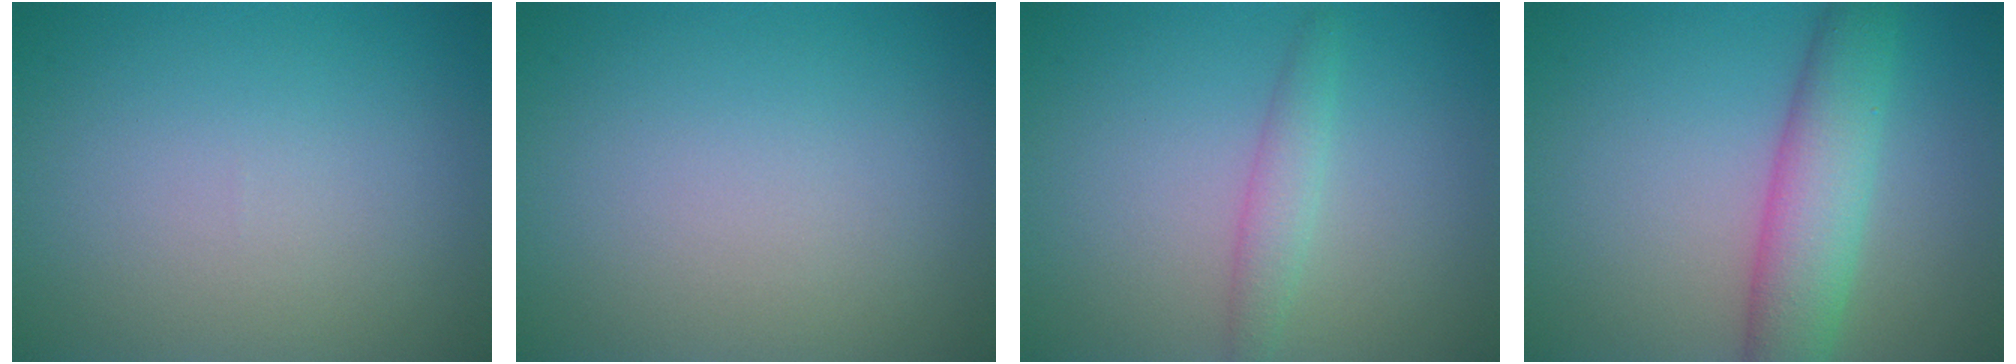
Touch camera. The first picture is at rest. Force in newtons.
{"total": 0.0}
{"total": 1.9, "press": 1.9, "slide": 0.1}
{"total": 5.6, "press": 5.6, "slide": 0.2}